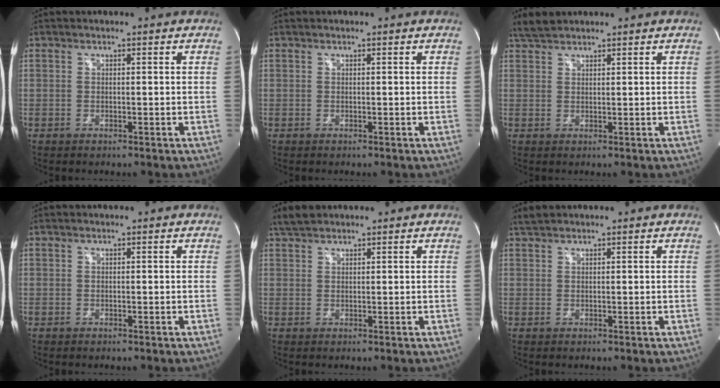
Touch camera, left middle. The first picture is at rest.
{"total": 0.0}
{"total": 2.6, "force": [2.5, 0.5, 0.7], "torque": [-0.017, 0.012, 0.050]}
{"total": 0.0}
{"total": 2.5, "force": [2.3, 0.7, 0.8], "torque": [-0.017, 0.012, 0.045]}
{"total": 1.2, "force": [1.2, 0.1, 0.2], "torque": [-0.010, 0.011, 0.030]}